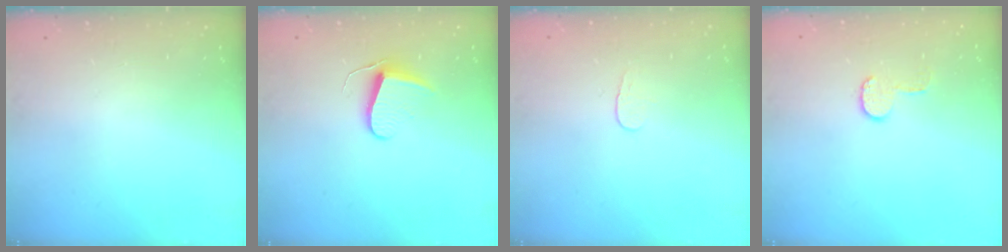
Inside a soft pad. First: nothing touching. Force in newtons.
{"total": 7.0, "press": 7.0, "slide": 0.6}
{"total": 3.5, "press": 3.4, "slide": 0.4}
{"total": 5.9, "press": 5.9, "slide": 0.4}